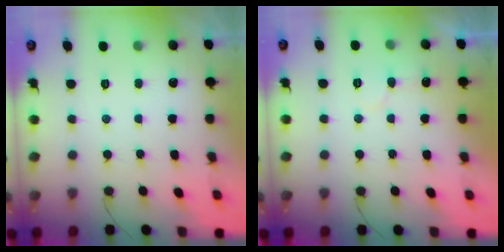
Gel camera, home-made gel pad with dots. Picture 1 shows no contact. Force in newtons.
{"total": 6.9, "press": 6.8, "slide": 0.4}